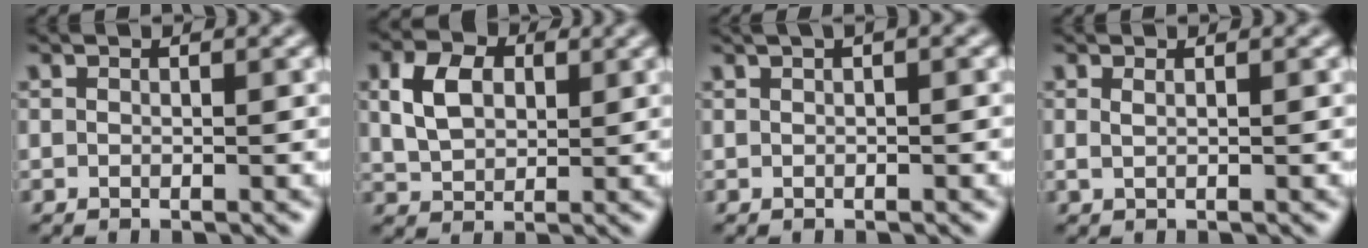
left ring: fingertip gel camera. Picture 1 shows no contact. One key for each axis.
{"total": 4.6, "fx": 1.4, "fy": 3.3, "fz": 2.9, "tx": -0.065, "ty": 0.005, "tz": 0.025}
{"total": 2.7, "fx": 1.3, "fy": 1.0, "fz": 2.2, "tx": -0.018, "ty": 0.010, "tz": 0.004}
{"total": 0.8, "fx": 0.4, "fy": 0.3, "fz": 0.7, "tx": -0.011, "ty": -0.002, "tz": 0.002}